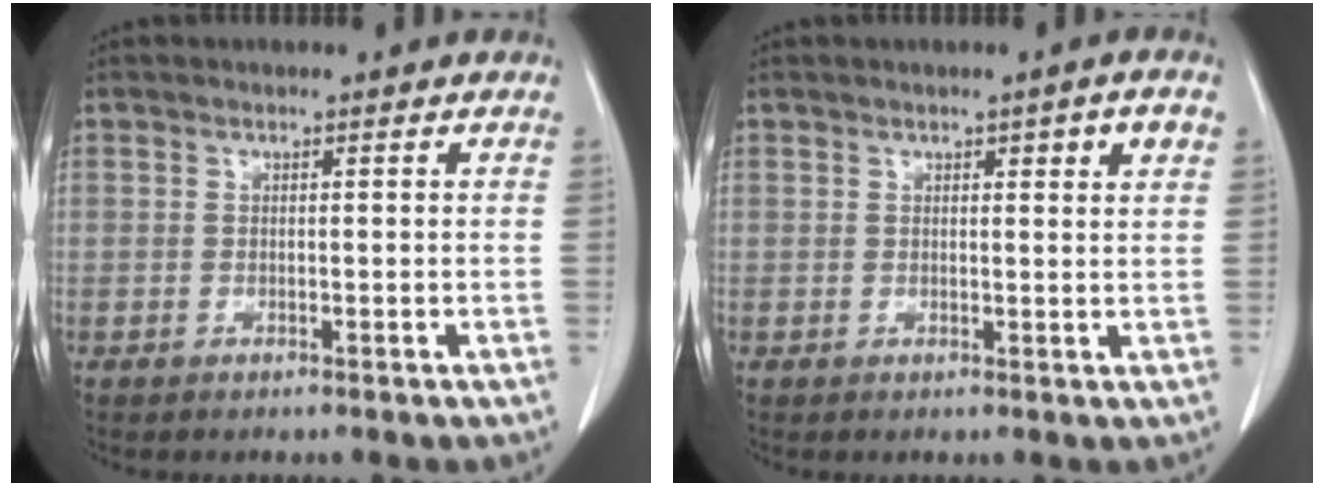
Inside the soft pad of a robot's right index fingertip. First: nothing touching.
{"total": 2.9, "force": [1.4, 0.4, 2.6], "torque": [-0.033, 0.003, 0.018]}